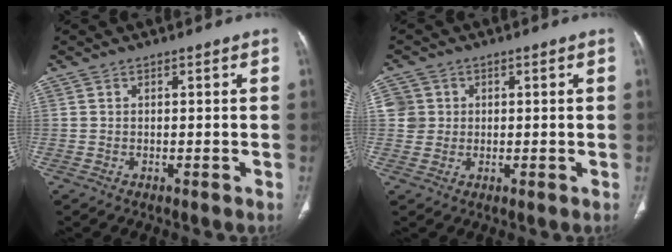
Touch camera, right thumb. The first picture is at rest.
{"total": 3.9, "force": [0.7, 3.8, 0.3], "torque": [0.019, 0.002, 0.012]}